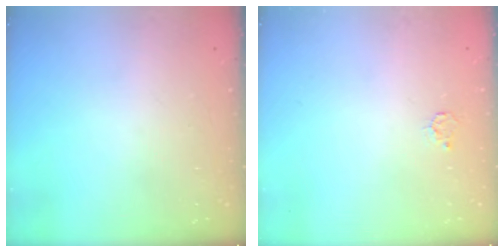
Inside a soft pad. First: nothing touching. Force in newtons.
{"total": 3.6, "press": 3.6, "slide": 0.3}